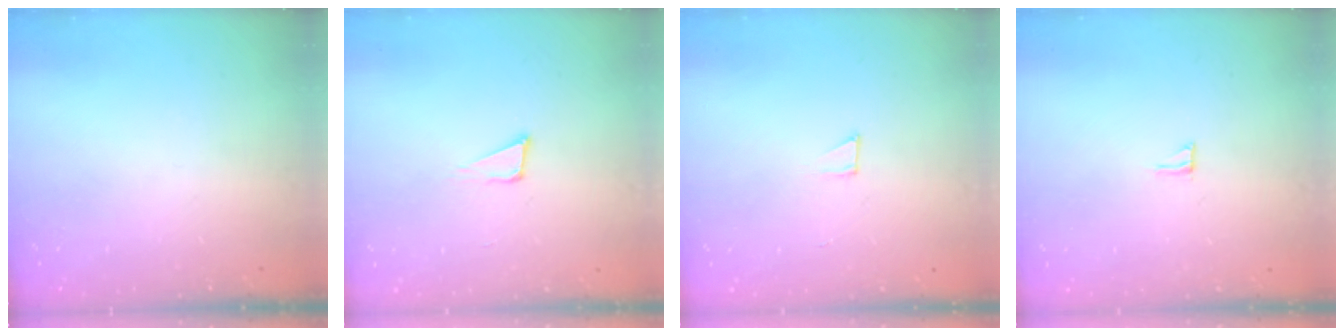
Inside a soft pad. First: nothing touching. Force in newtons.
{"total": 3.3, "press": 3.2, "slide": 0.8}
{"total": 2.1, "press": 2.1, "slide": 0.1}
{"total": 4.2, "press": 4.2, "slide": 0.4}